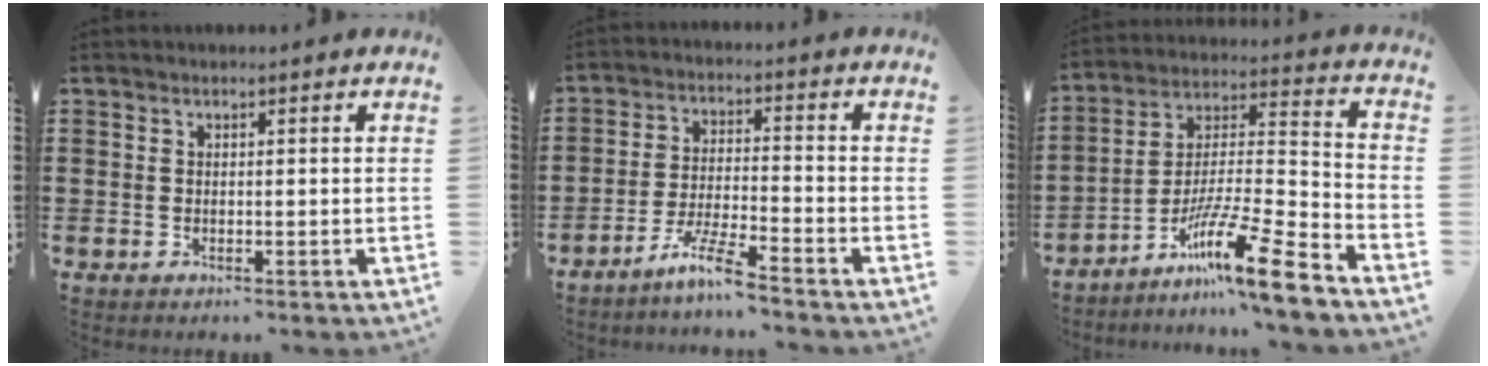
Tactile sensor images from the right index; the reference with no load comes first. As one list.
[{"total": 6.3, "force": [-5.4, -0.5, 3.2], "torque": [-0.081, -0.014, -0.109]}, {"total": 13.3, "force": [-9.9, 0.2, 8.9], "torque": [-0.147, 0.012, -0.186]}]